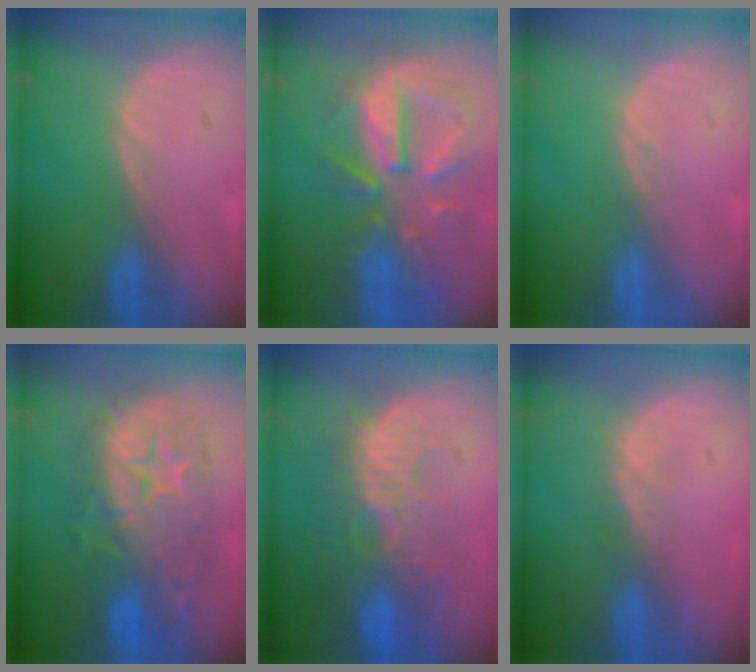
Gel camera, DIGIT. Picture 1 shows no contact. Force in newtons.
{"total": 10.6, "press": 9.4, "slide": 4.9}
{"total": 0.6, "press": 0.6, "slide": 0.1}
{"total": 11.5, "press": 11.5, "slide": 0.9}
{"total": 10.8, "press": 9.9, "slide": 4.2}
{"total": 2.3, "press": 1.9, "slide": 1.4}